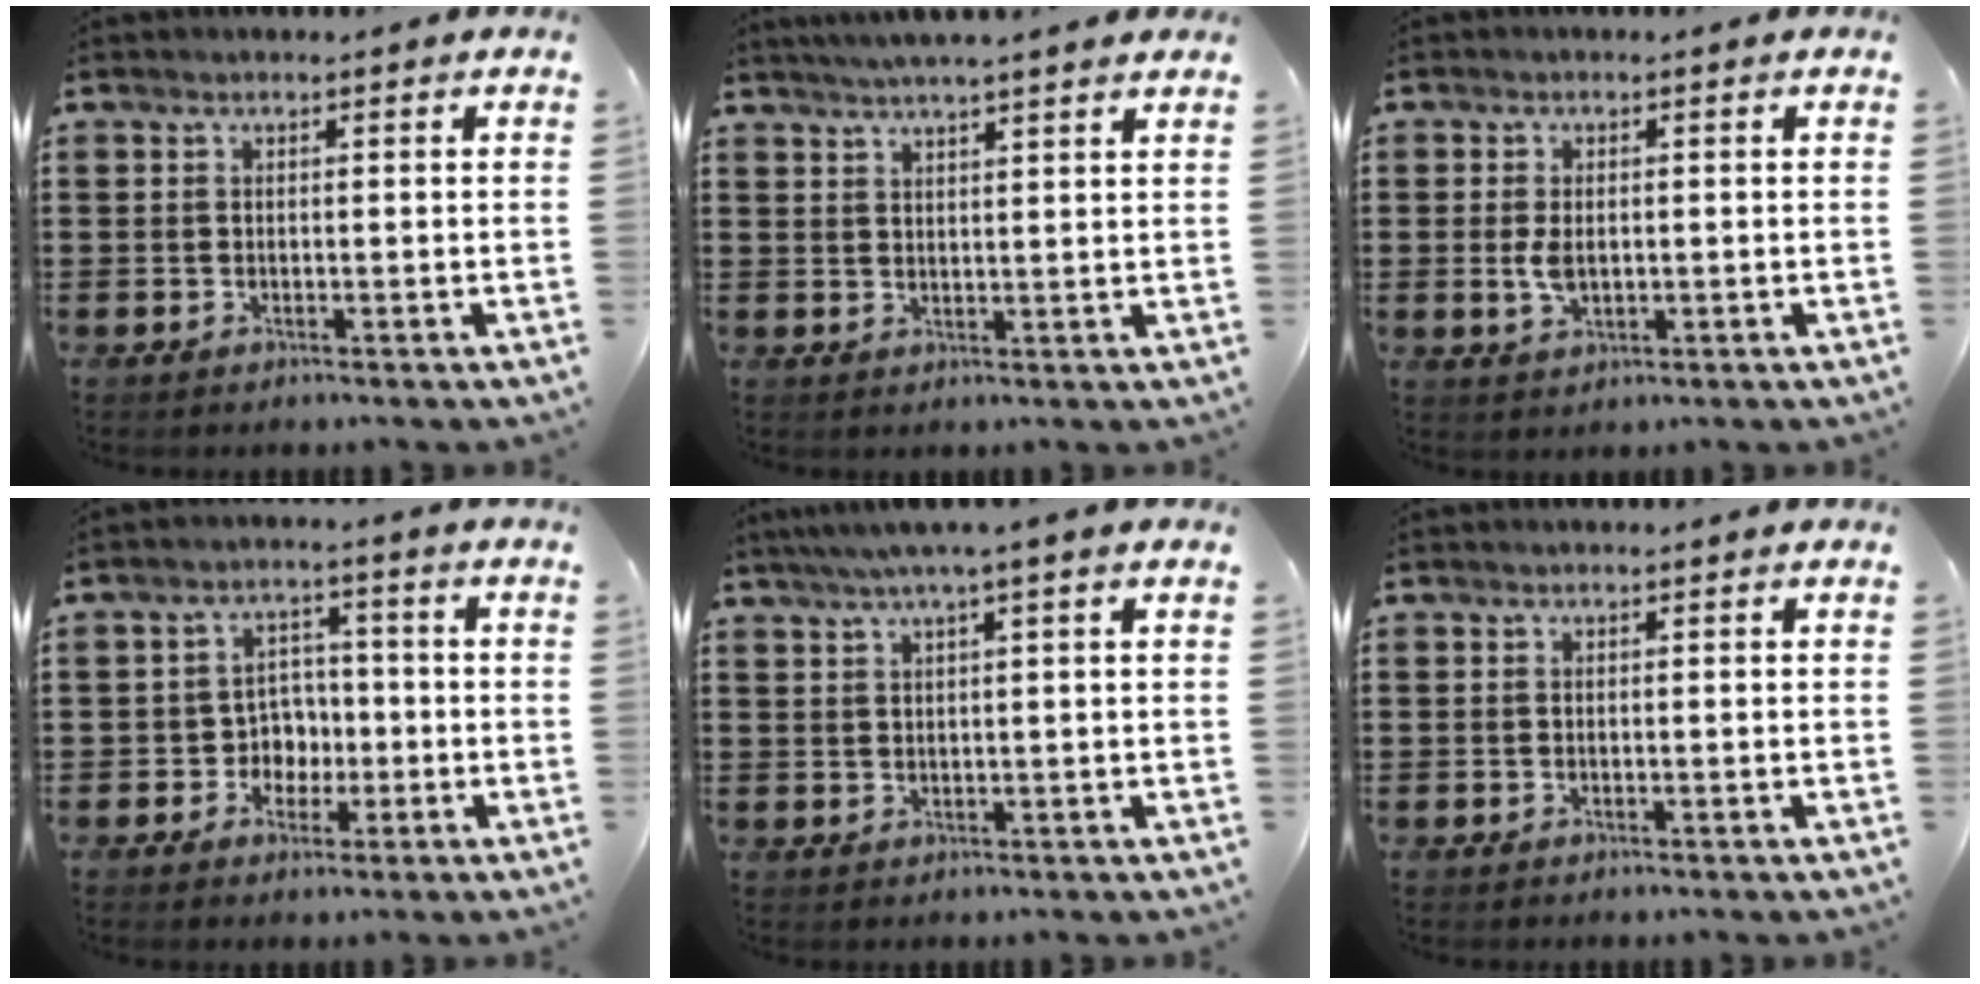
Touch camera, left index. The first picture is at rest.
{"total": 3.5, "force": [3.3, -0.5, 1.2], "torque": [-0.034, -0.008, 0.058]}
{"total": 3.4, "force": [0.0, 1.9, 2.8], "torque": [-0.069, -0.001, -0.004]}
{"total": 4.7, "force": [-1.2, 4.3, 1.3], "torque": [-0.039, 0.010, -0.024]}
{"total": 3.1, "force": [1.7, -0.3, 2.5], "torque": [-0.052, 0.004, 0.029]}
{"total": 0.0}